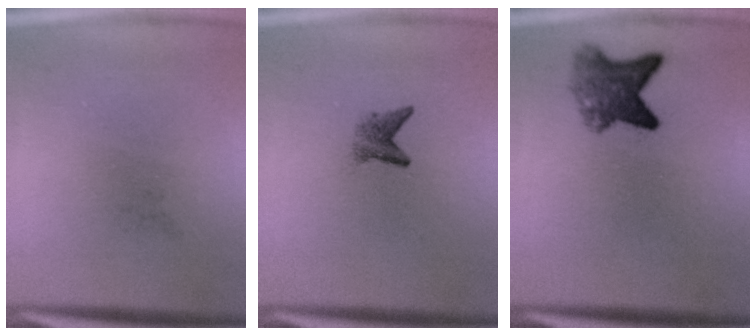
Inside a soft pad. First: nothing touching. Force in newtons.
{"total": 2.0}
{"total": 5.6}